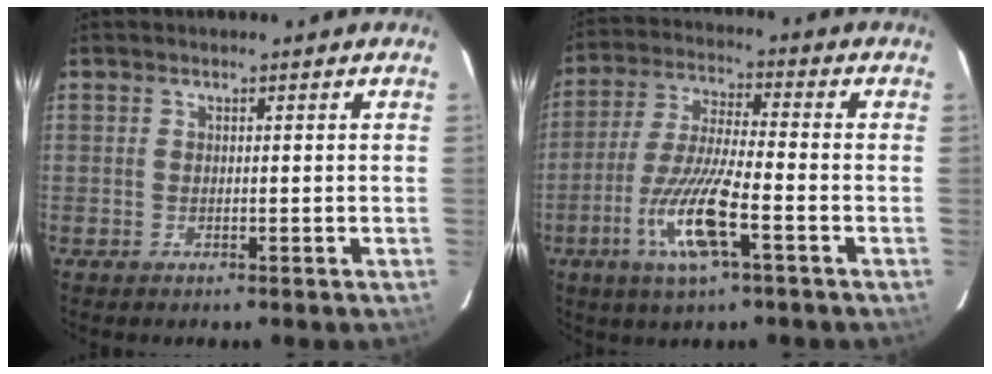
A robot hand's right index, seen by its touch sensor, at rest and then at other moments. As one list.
[{"total": 11.8, "force": [-4.7, 1.2, 10.8], "torque": [-0.216, -0.015, -0.089]}]